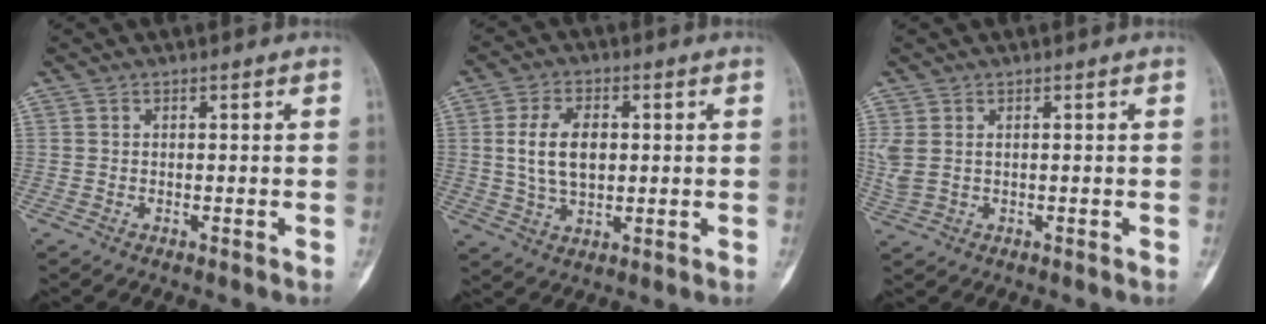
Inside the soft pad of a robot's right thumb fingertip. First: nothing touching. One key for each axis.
{"total": 9.1, "fx": 1.0, "fy": 5.5, "fz": 7.1, "tx": -0.124, "ty": 0.000, "tz": 0.024}
{"total": 3.3, "fx": 0.7, "fy": 2.1, "fz": 2.4, "tx": -0.071, "ty": 0.005, "tz": 0.020}